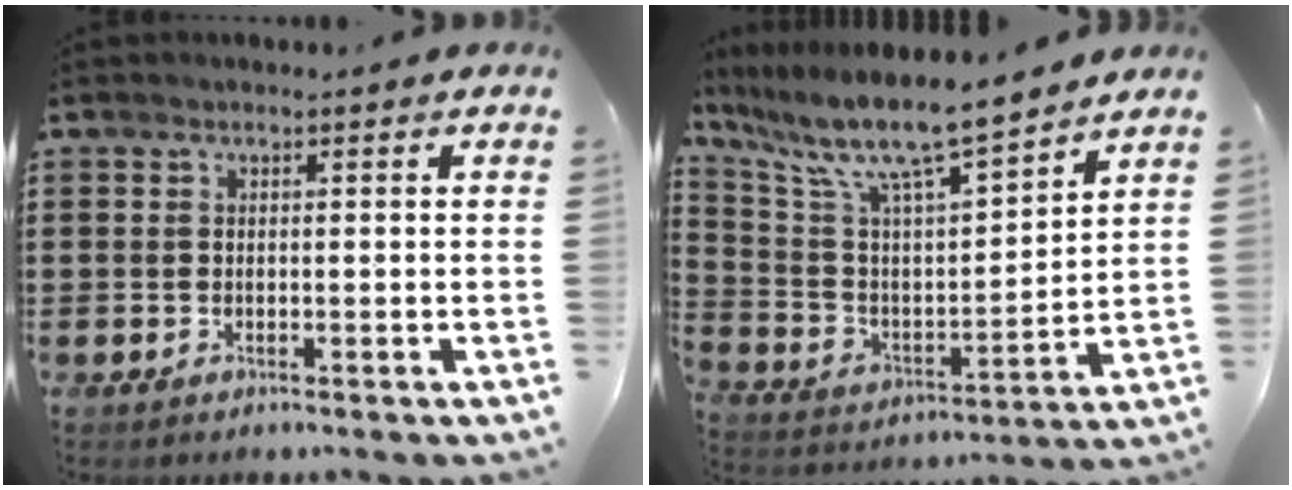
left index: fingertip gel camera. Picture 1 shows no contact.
{"total": 10.1, "force": [8.4, 1.0, 5.5], "torque": [-0.143, -0.057, 0.139]}